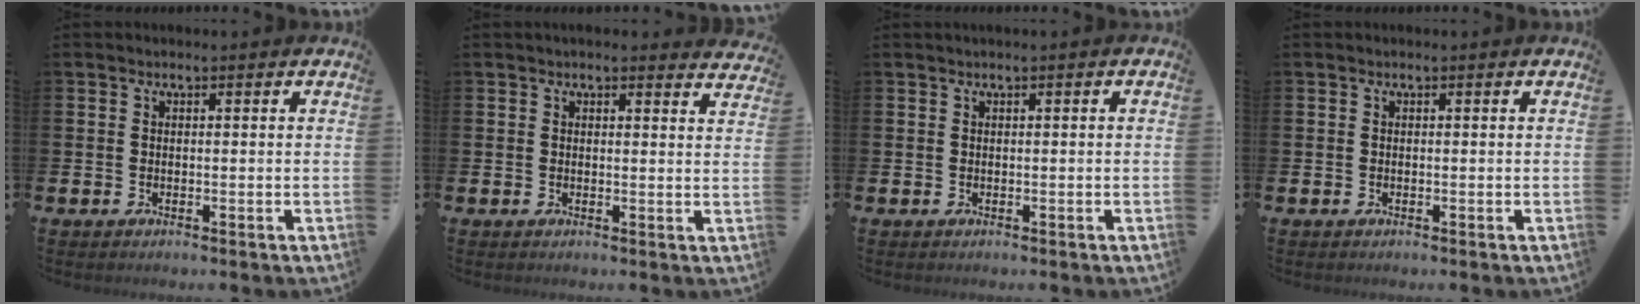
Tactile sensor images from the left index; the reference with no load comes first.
{"total": 2.0, "force": [2.0, 0.2, 0.1], "torque": [-0.002, -0.006, 0.036]}
{"total": 0.0}
{"total": 0.0}